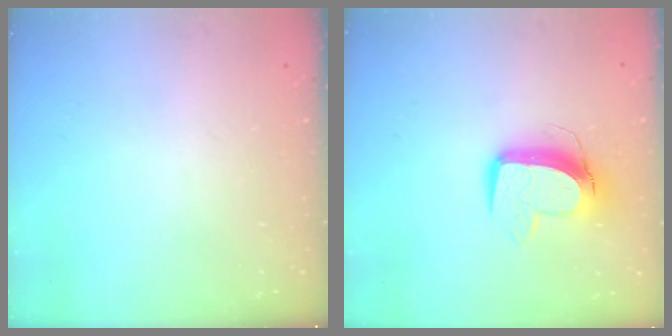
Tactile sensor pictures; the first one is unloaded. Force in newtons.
{"total": 11.0, "press": 11.0, "slide": 1.4}